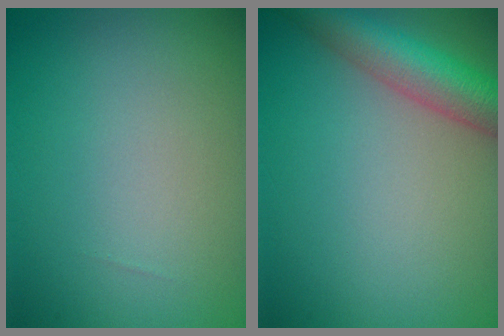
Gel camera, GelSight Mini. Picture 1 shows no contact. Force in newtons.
{"total": 5.8, "press": 5.8, "slide": 0.2}